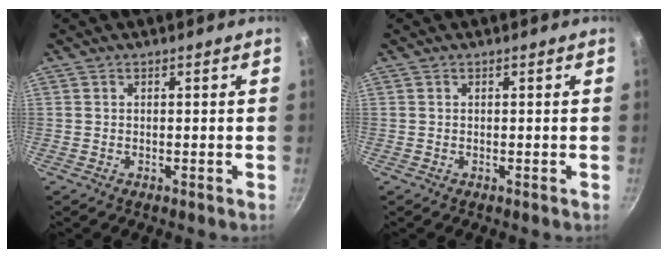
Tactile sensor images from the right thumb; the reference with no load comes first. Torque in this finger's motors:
{"motor_torque": [-0.01, 0.00, 0.01, 0.00, 0.00]}